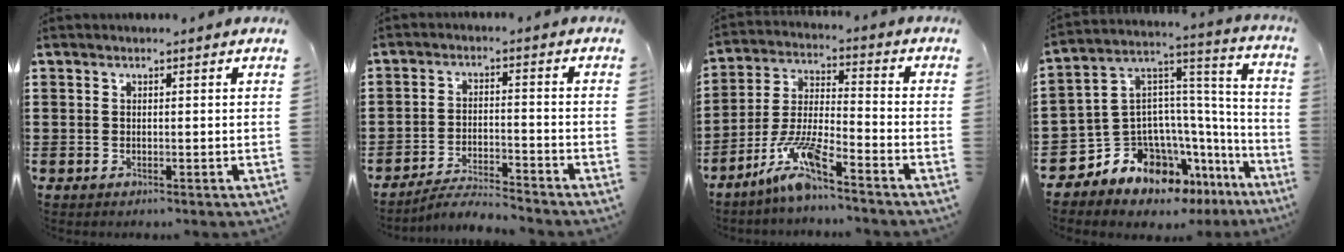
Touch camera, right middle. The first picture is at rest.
{"total": 4.4, "force": [-4.3, 0.2, 1.1], "torque": [-0.028, 0.000, -0.089]}
{"total": 8.8, "force": [-6.7, 0.8, 5.7], "torque": [-0.131, -0.013, -0.133]}
{"total": 10.4, "force": [-8.5, 5.5, 2.6], "torque": [-0.084, -0.006, -0.167]}